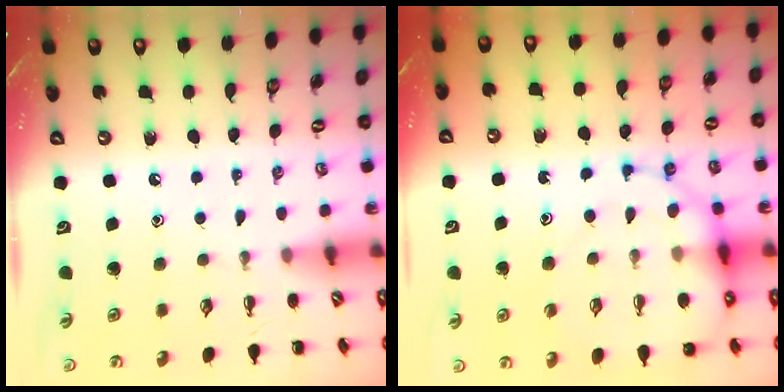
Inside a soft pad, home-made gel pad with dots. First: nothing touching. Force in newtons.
{"total": 13.9, "press": 13.6, "slide": 3.1}